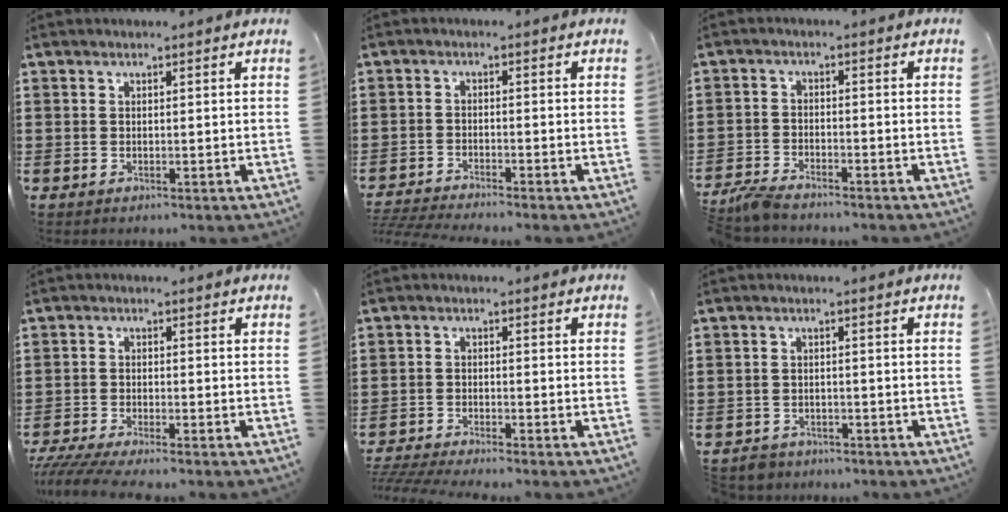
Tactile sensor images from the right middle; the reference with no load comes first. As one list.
[{"total": 2.6, "force": [-2.6, -0.2, 0.6], "torque": [-0.018, -0.004, -0.055]}, {"total": 3.3, "force": [-3.2, 0.5, 0.9], "torque": [-0.031, 0.001, -0.069]}, {"total": 3.1, "force": [-2.8, 0.0, 1.3], "torque": [-0.038, -0.012, -0.060]}, {"total": 3.0, "force": [-2.9, -0.2, 0.9], "torque": [-0.029, -0.009, -0.064]}, {"total": 2.1, "force": [-2.0, 0.5, -0.2], "torque": [-0.004, 0.000, -0.046]}]